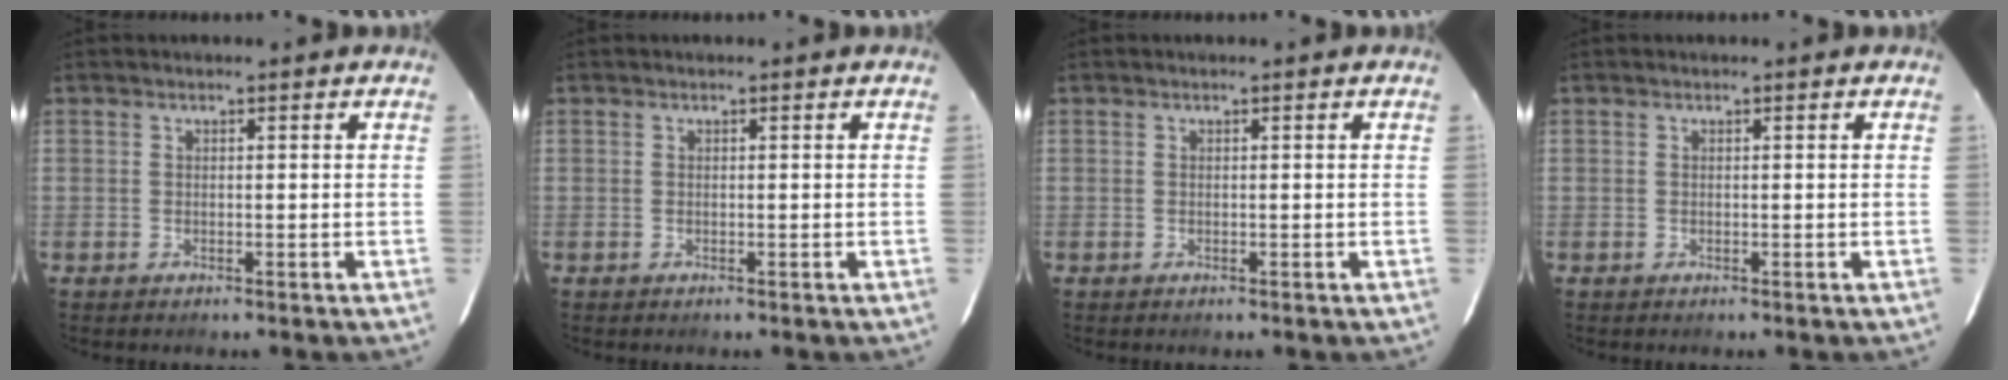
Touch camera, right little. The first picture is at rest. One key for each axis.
{"total": 0.0}
{"total": 0.0}
{"total": 0.0}